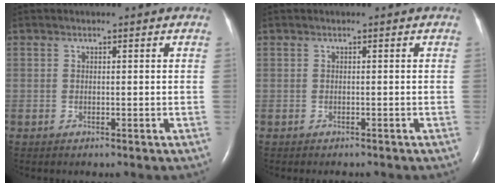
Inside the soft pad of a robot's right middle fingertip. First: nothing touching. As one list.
[{"total": 2.2, "force": [-1.9, 0.7, 0.8], "torque": [-0.016, -0.005, -0.017]}]